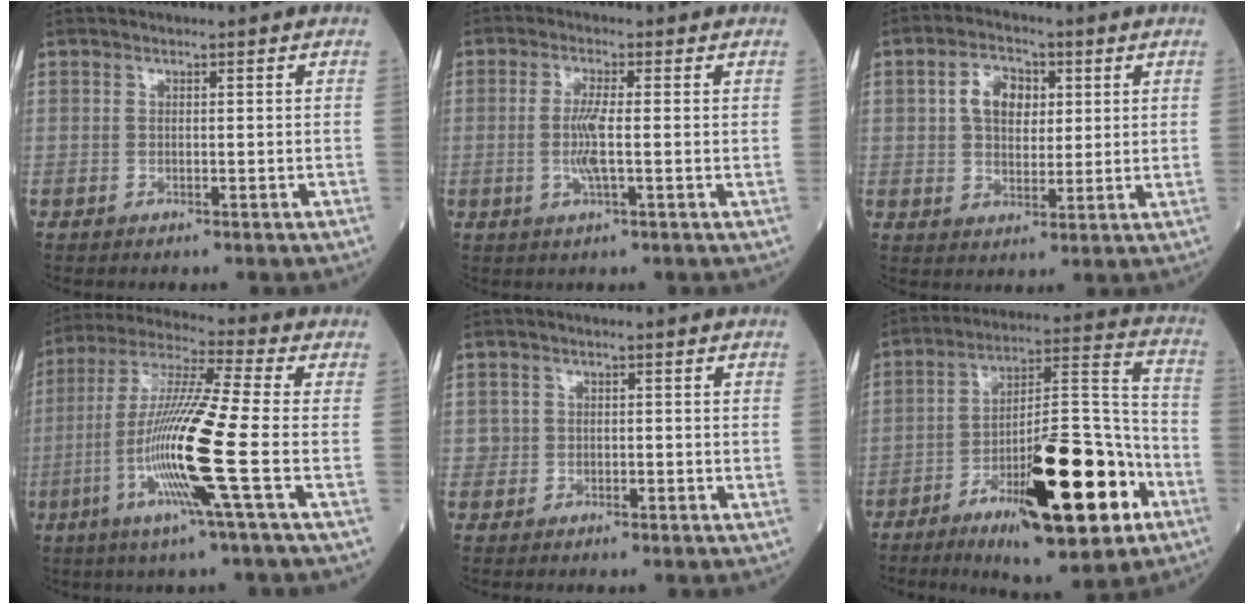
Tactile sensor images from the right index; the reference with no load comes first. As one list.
[{"total": 4.3, "force": [-0.5, 0.3, 4.3], "torque": [-0.094, -0.008, -0.011]}, {"total": 6.6, "force": [1.9, 4.3, 4.7], "torque": [-0.087, 0.016, 0.034]}, {"total": 15.4, "force": [-4.1, -1.2, 14.8], "torque": [-0.299, -0.016, -0.090]}, {"total": 1.7, "force": [-0.2, 1.6, 0.6], "torque": [-0.007, 0.005, -0.002]}, {"total": 21.9, "force": [-10.0, 5.0, 18.9], "torque": [-0.285, 0.002, -0.147]}]